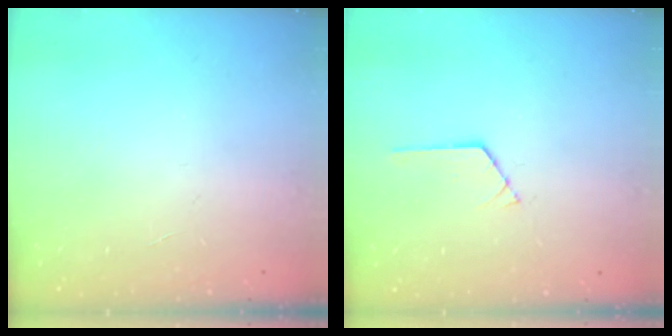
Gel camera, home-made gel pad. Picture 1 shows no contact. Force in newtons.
{"total": 0.9, "press": 0.9, "slide": 0.1}